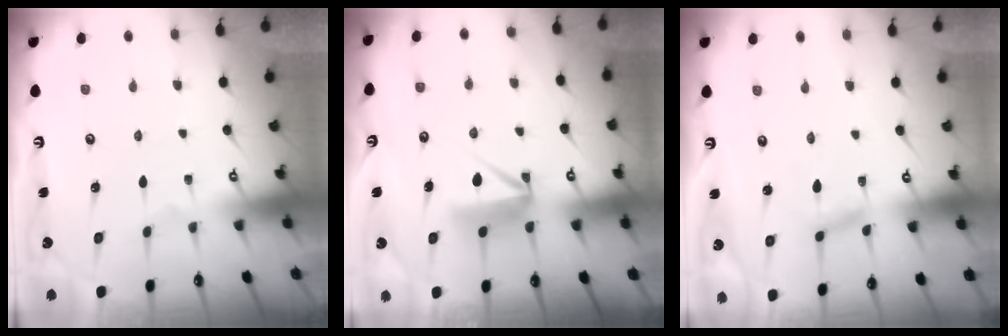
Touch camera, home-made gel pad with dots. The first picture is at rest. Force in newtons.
{"total": 7.5, "press": 7.5, "slide": 0.5}
{"total": 3.4, "press": 3.4, "slide": 0.3}